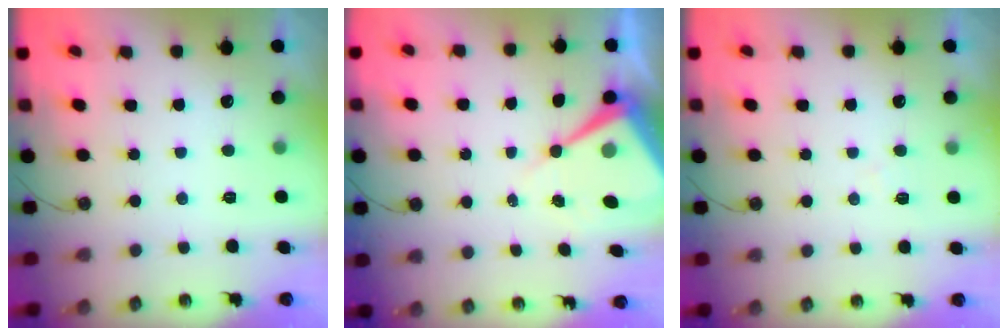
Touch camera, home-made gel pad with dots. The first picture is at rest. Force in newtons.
{"total": 9.6, "press": 9.6, "slide": 0.8}
{"total": 4.6, "press": 4.6, "slide": 0.7}